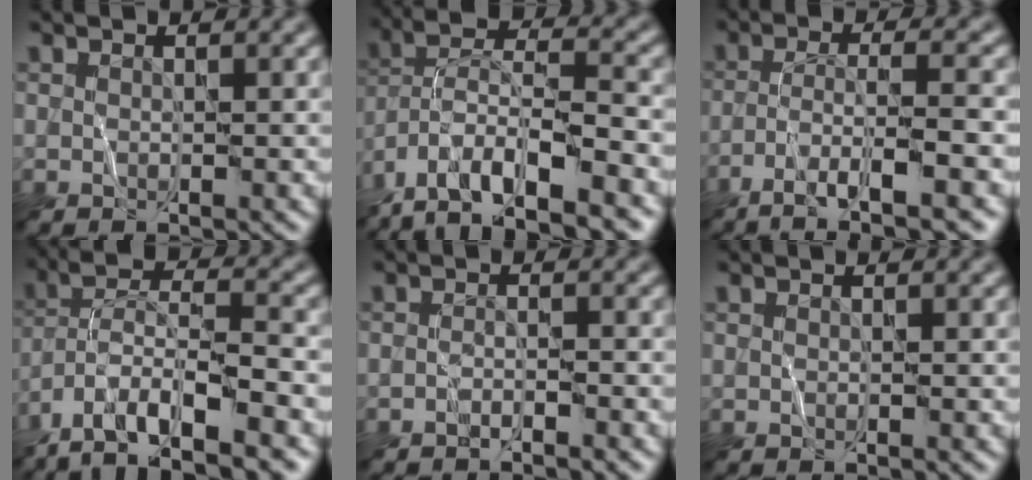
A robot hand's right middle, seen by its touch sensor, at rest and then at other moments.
{"total": 13.1, "force": [-9.1, 4.3, 8.4], "torque": [-0.145, 0.014, -0.144]}
{"total": 6.6, "force": [-3.9, 1.0, 5.2], "torque": [-0.079, 0.011, -0.070]}
{"total": 11.9, "force": [-8.0, 3.6, 8.1], "torque": [-0.146, 0.008, -0.138]}
{"total": 1.1, "force": [-1.1, 0.0, 0.3], "torque": [-0.001, 0.002, -0.023]}
{"total": 0.0}